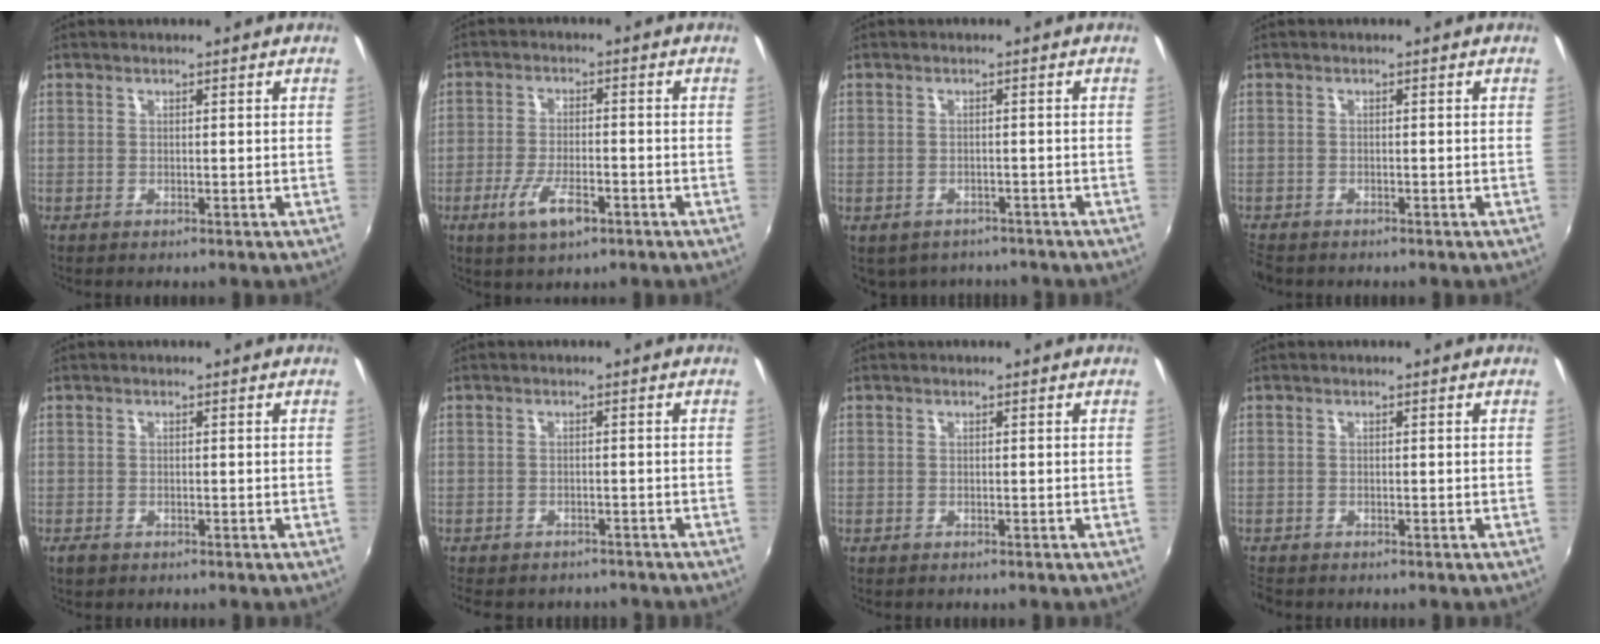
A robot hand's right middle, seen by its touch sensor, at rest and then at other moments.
{"total": 7.1, "force": [-3.8, 2.5, 5.4], "torque": [-0.122, -0.016, -0.066]}
{"total": 7.7, "force": [-6.1, 3.6, 3.0], "torque": [-0.070, -0.037, -0.075]}
{"total": 3.2, "force": [-2.7, 1.2, 1.0], "torque": [-0.032, -0.016, -0.051]}
{"total": 1.9, "force": [-1.4, 1.0, 0.8], "torque": [-0.020, -0.010, -0.021]}
{"total": 8.9, "force": [-7.6, 3.2, 3.4], "torque": [-0.081, -0.033, -0.105]}
{"total": 0.8, "force": [-0.5, 0.0, 0.5], "torque": [-0.006, 0.004, -0.006]}
{"total": 1.9, "force": [-1.7, 0.6, 0.5], "torque": [-0.013, -0.011, -0.031]}